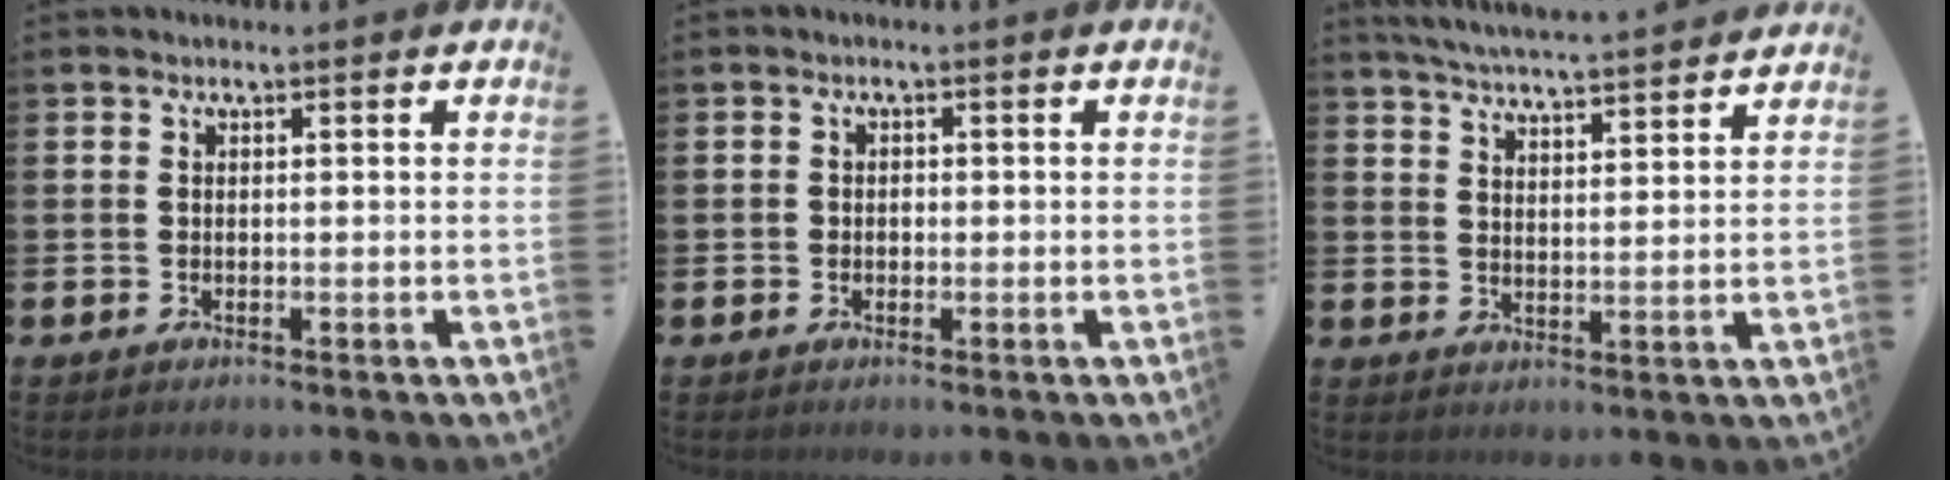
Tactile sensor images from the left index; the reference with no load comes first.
{"total": 0.9, "force": [-0.3, 0.8, 0.3], "torque": [0.000, 0.003, -0.009]}
{"total": 5.3, "force": [5.3, -0.4, 0.7], "torque": [-0.033, -0.039, 0.092]}